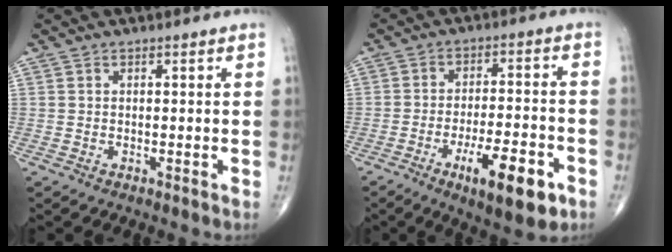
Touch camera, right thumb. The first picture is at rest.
{"total": 13.3, "force": [-6.3, 3.9, 11.0], "torque": [-0.167, 0.020, -0.091]}